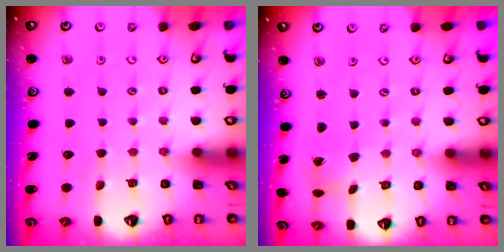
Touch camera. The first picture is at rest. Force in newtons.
{"total": 1.6, "press": 1.6, "slide": 0.1}